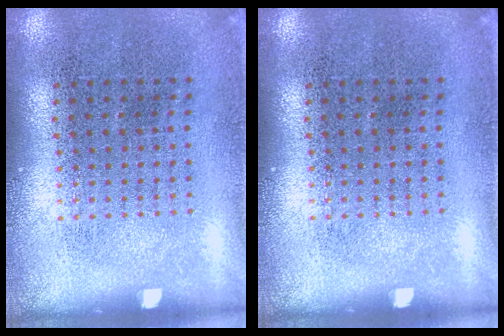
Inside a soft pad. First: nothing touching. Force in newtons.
{"total": 0.0}